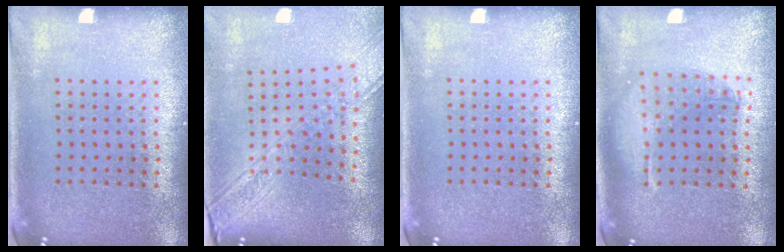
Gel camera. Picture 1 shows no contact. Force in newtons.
{"total": 2.8, "press": 2.2, "slide": 1.7}
{"total": 0.0}
{"total": 1.3, "press": 1.2, "slide": 0.4}